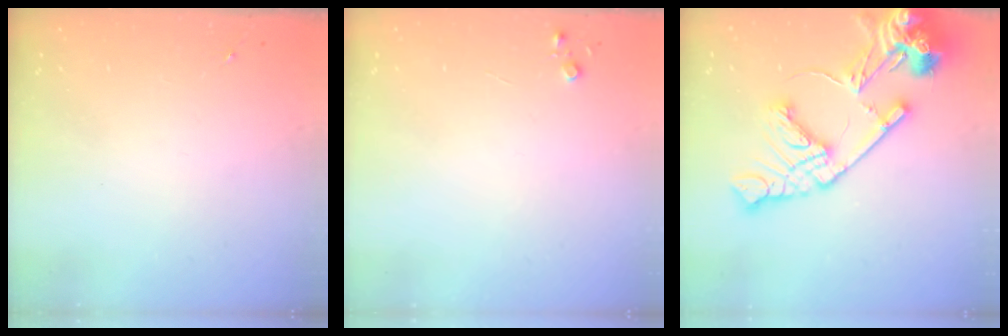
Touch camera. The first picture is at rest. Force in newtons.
{"total": 3.6, "press": 3.6, "slide": 0.4}
{"total": 20.6, "press": 20.5, "slide": 2.7}